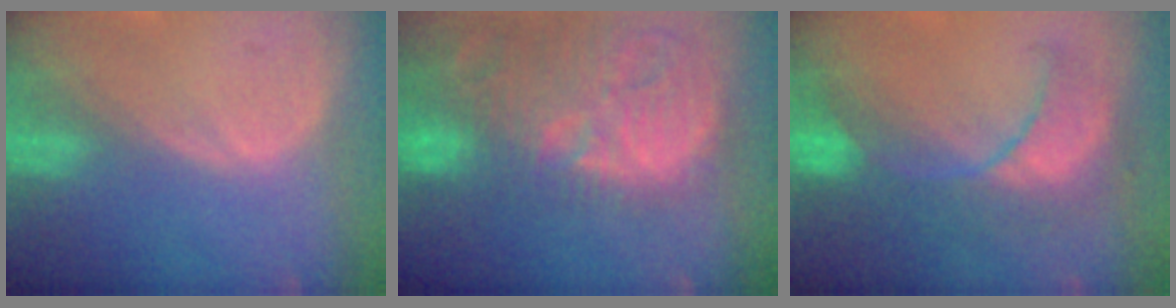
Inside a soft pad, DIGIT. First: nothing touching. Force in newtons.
{"total": 15.4, "press": 13.4, "slide": 7.6}
{"total": 8.5, "press": 8.4, "slide": 1.7}